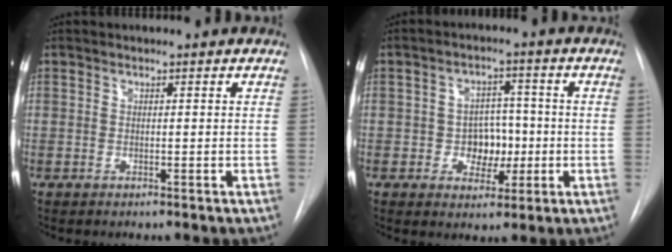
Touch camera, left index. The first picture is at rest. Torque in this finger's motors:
{"motor_torque": [0.28, 0.05, 0.12, 0.03]}